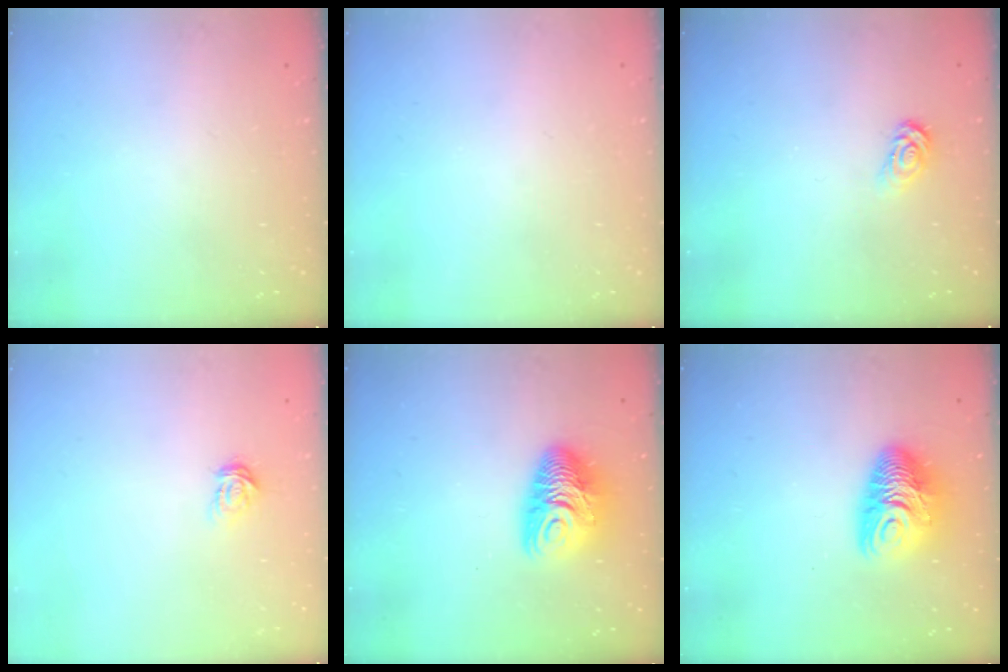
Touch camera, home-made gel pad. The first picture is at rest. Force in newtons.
{"total": 0.0}
{"total": 3.2, "press": 3.1, "slide": 0.4}
{"total": 3.5, "press": 3.5, "slide": 0.4}
{"total": 10.9, "press": 10.8, "slide": 1.2}
{"total": 10.9, "press": 10.8, "slide": 1.2}